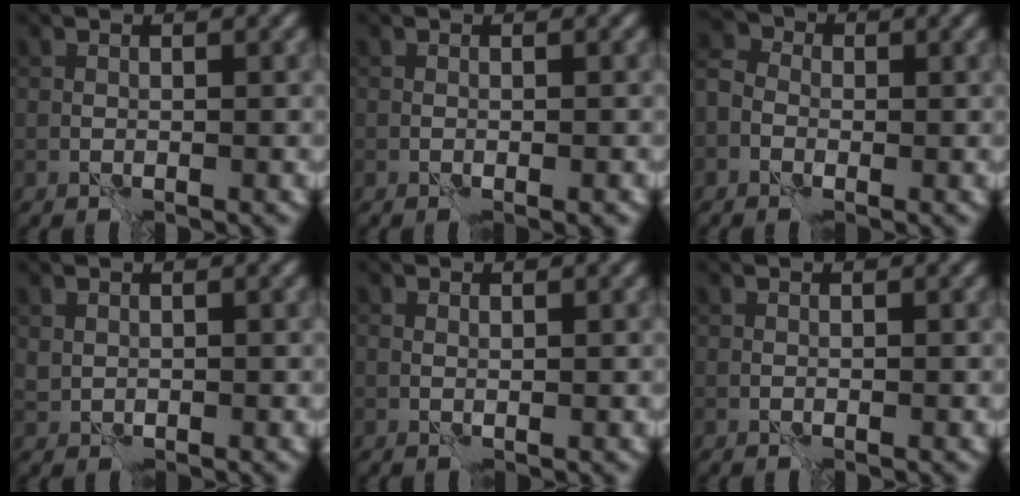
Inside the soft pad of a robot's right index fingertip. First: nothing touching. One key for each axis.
{"total": 0.9, "fx": -0.4, "fy": 0.1, "fz": 0.8, "tx": -0.011, "ty": -0.003, "tz": -0.007}
{"total": 2.9, "fx": -0.7, "fy": 2.5, "fz": 1.3, "tx": -0.016, "ty": 0.016, "tz": -0.024}
{"total": 0.7, "fx": 0.3, "fy": 0.6, "fz": 0.2, "tx": -0.005, "ty": -0.001, "tz": 0.010}
{"total": 0.5, "fx": 0.3, "fy": 0.3, "fz": 0.3, "tx": -0.005, "ty": 0.000, "tz": 0.003}
{"total": 0.0}